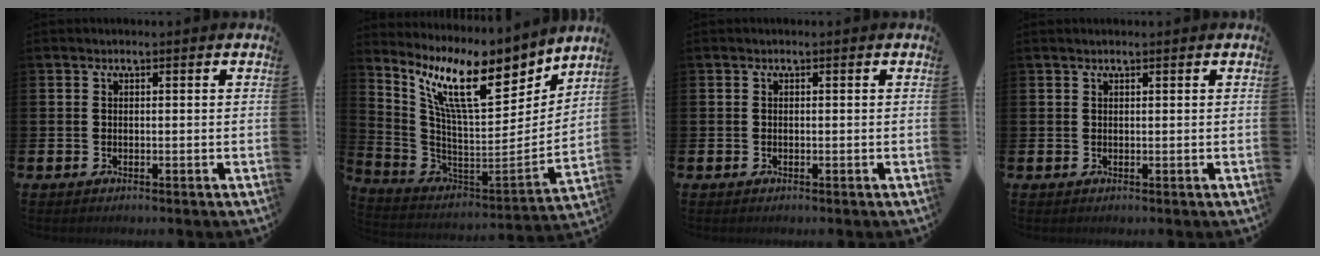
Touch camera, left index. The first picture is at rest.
{"total": 12.9, "force": [8.6, 3.3, 8.9], "torque": [-0.190, -0.055, 0.145]}
{"total": 0.0}
{"total": 0.5, "force": [0.5, 0.0, 0.2], "torque": [0.001, -0.001, 0.008]}